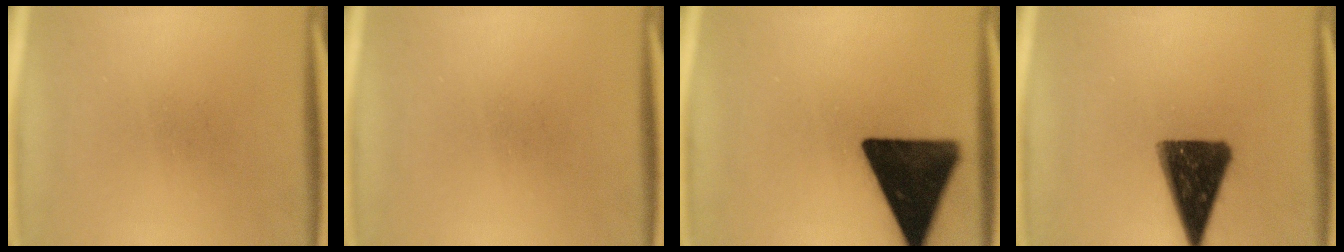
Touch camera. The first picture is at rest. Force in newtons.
{"total": 0.0}
{"total": 18.0}
{"total": 14.2}